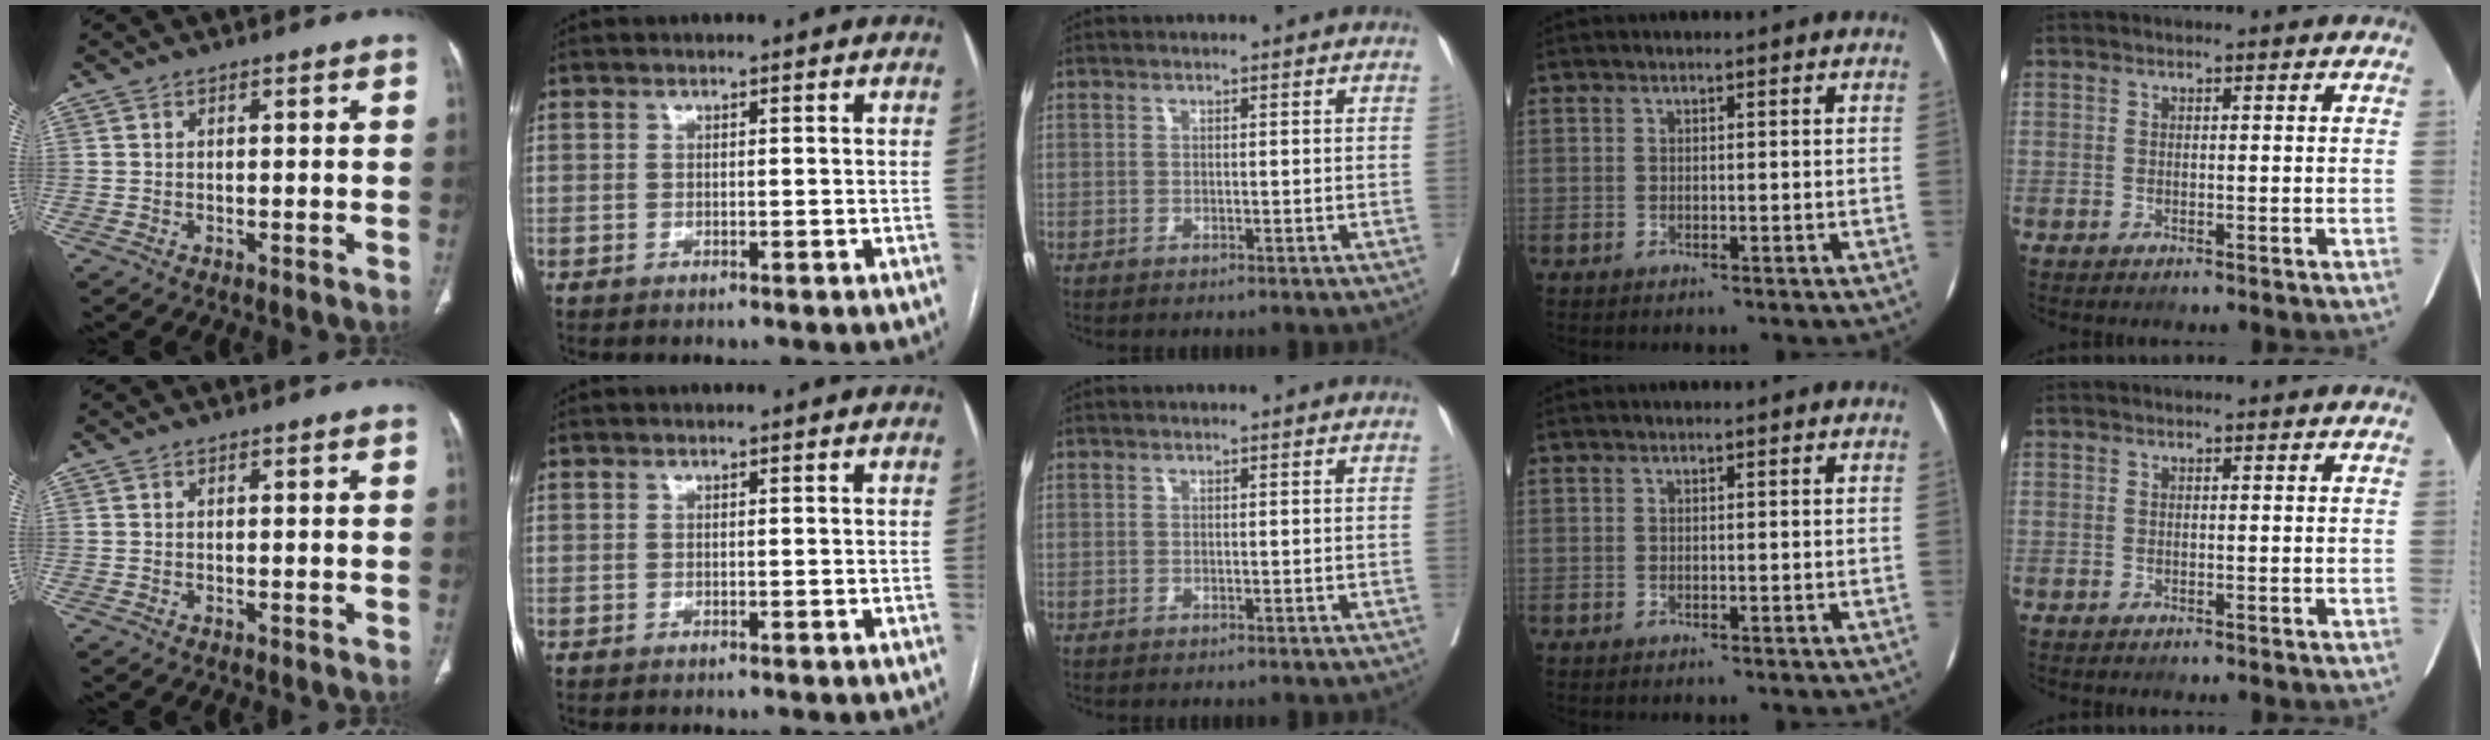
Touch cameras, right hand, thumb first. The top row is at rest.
{}